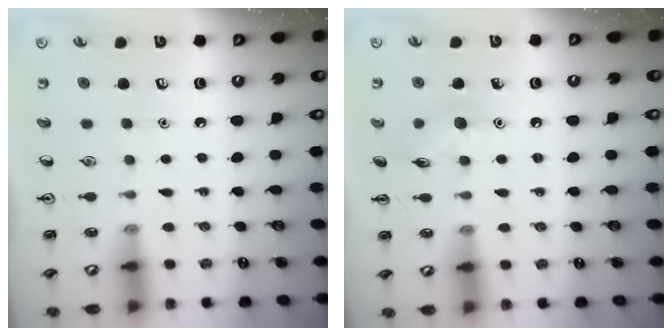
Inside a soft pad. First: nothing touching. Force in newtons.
{"total": 6.8, "press": 6.8, "slide": 0.6}